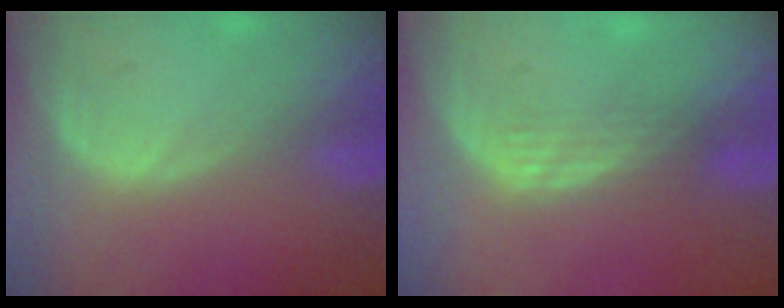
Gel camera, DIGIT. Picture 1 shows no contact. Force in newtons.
{"total": 2.9, "press": 2.5, "slide": 1.5}